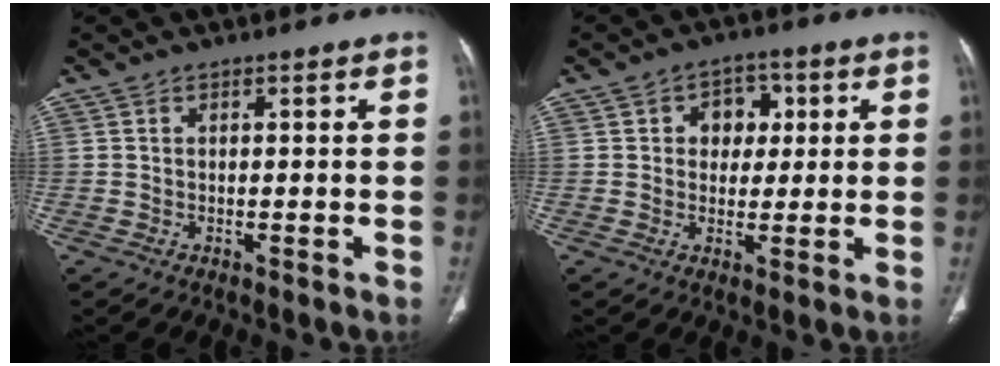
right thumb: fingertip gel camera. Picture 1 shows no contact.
{"total": 5.9, "force": [1.4, 4.7, 3.3], "torque": [-0.009, 0.002, 0.016]}